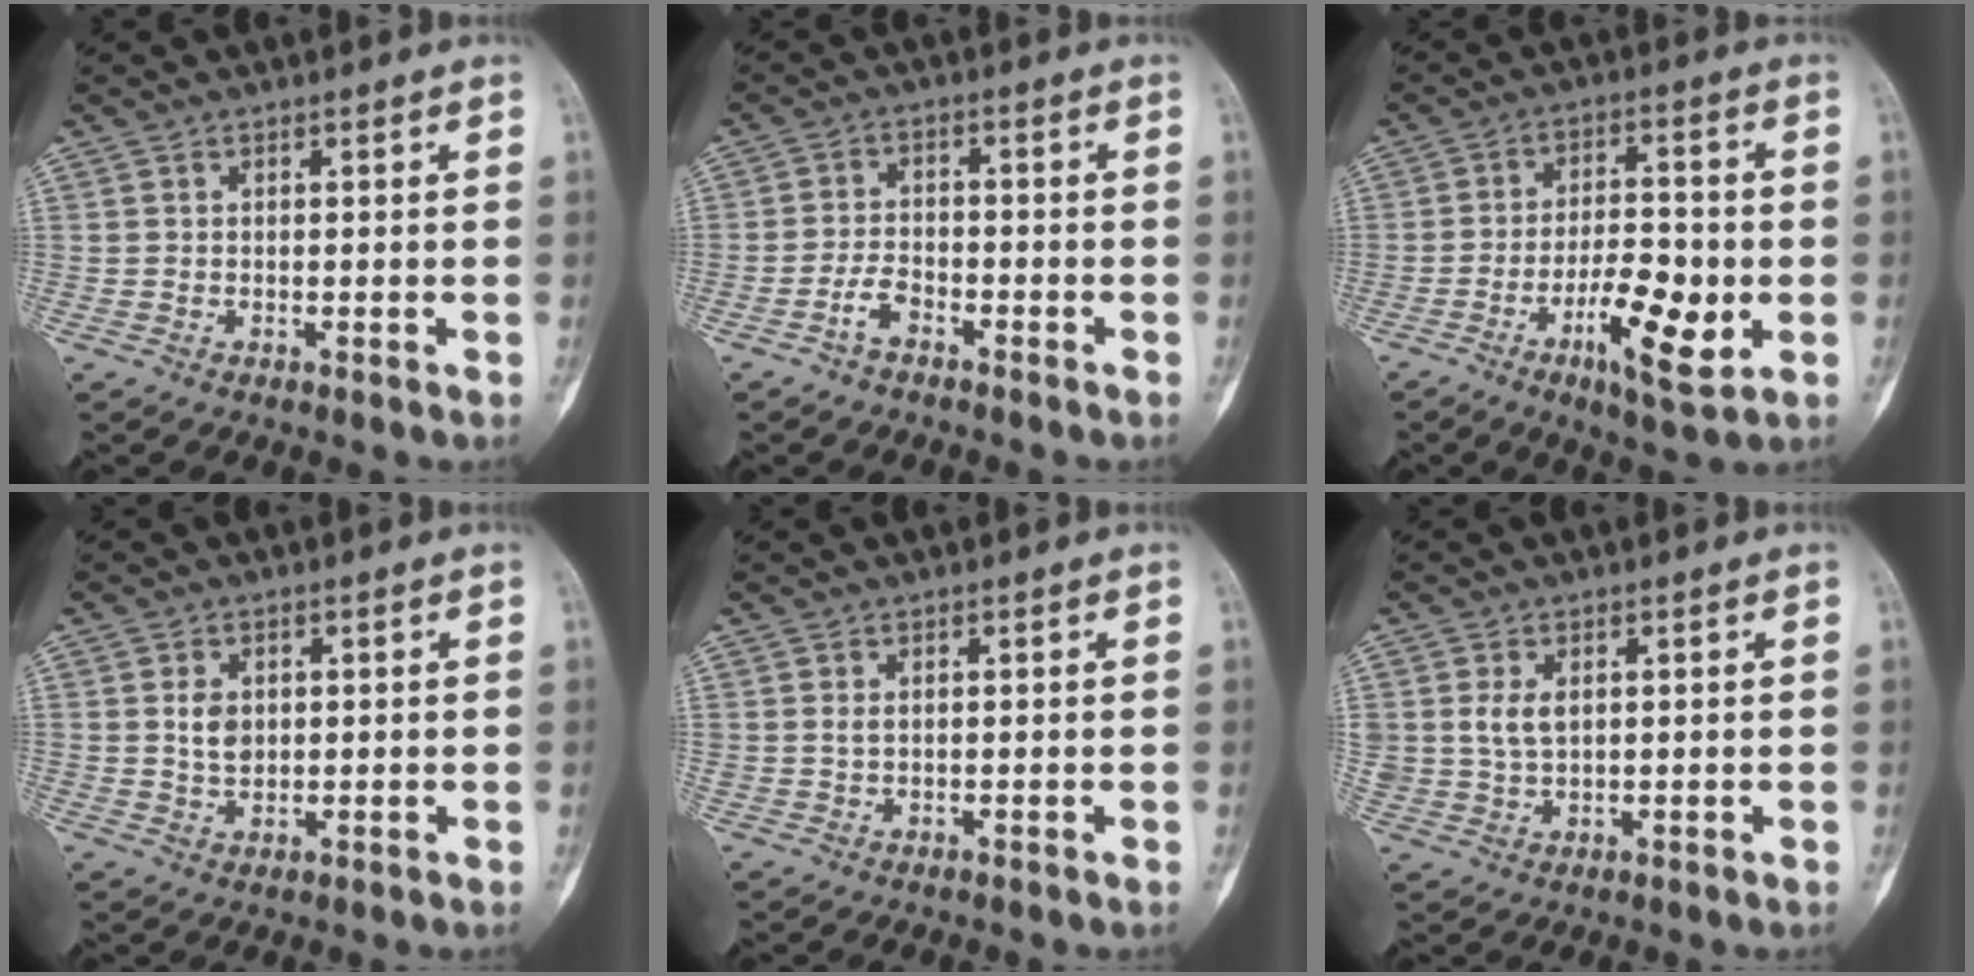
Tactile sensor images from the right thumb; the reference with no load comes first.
{"total": 3.7, "force": [-2.5, 1.8, 2.1], "torque": [-0.040, 0.021, -0.048]}
{"total": 12.1, "force": [-3.8, 4.1, 10.7], "torque": [-0.172, 0.011, -0.059]}
{"total": 3.5, "force": [0.5, 2.5, 2.4], "torque": [-0.034, -0.003, 0.012]}
{"total": 0.8, "force": [0.1, 0.4, 0.7], "torque": [-0.016, 0.001, 0.005]}
{"total": 3.9, "force": [0.9, 2.5, 2.8], "torque": [-0.052, -0.005, 0.023]}